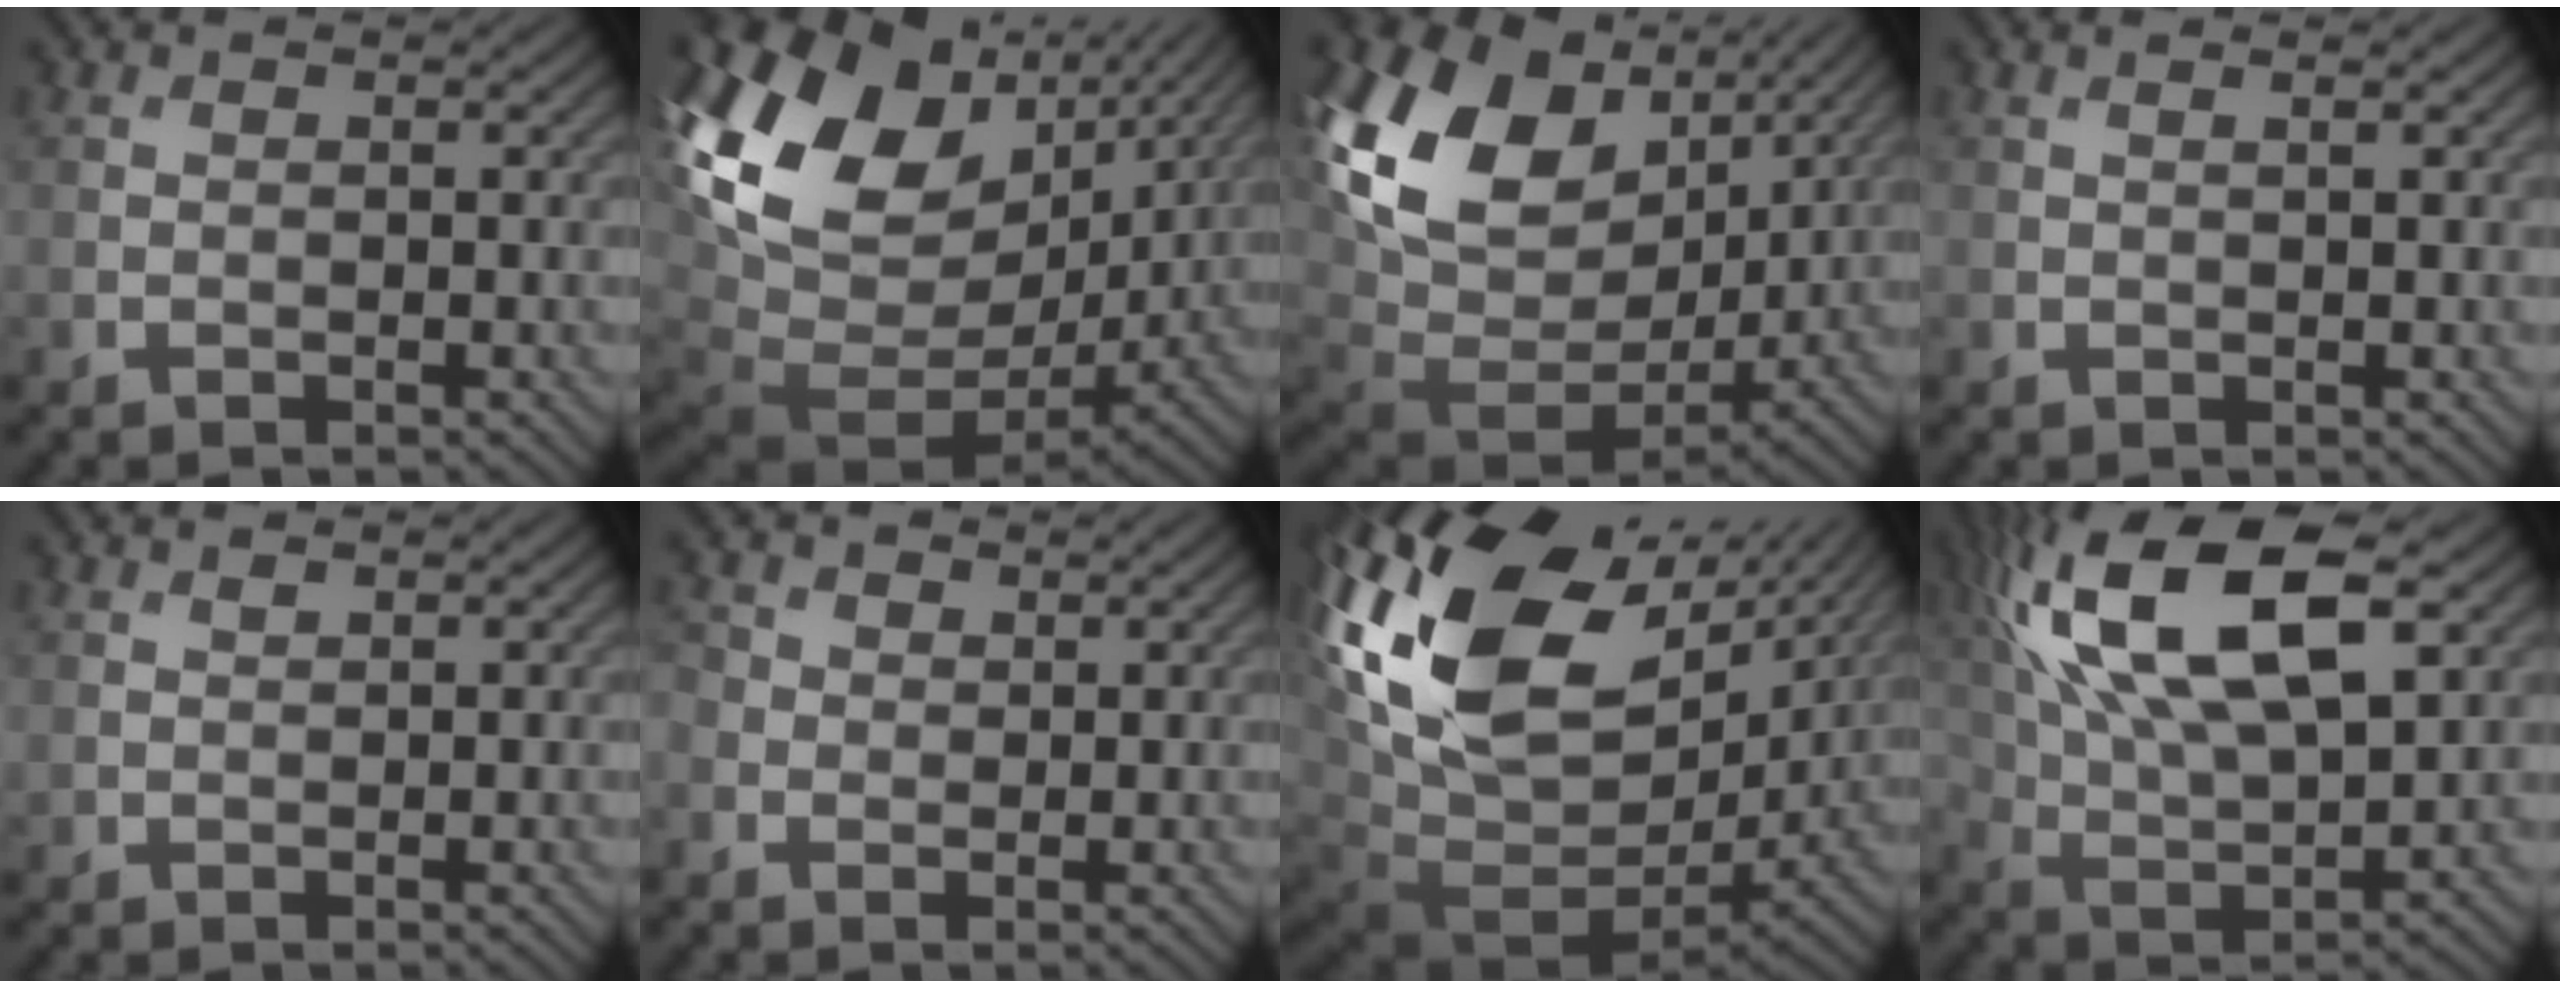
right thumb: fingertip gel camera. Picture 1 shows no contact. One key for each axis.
{"total": 20.4, "fx": 4.4, "fy": 14.0, "fz": 14.2, "tx": -0.297, "ty": -0.026, "tz": 0.117}
{"total": 19.2, "fx": 5.6, "fy": 13.2, "fz": 12.8, "tx": -0.281, "ty": -0.016, "tz": 0.134}
{"total": 0.8, "fx": 0.5, "fy": 0.0, "fz": 0.6, "tx": -0.012, "ty": 0.001, "tz": 0.006}
{"total": 0.7, "fx": 0.5, "fy": 0.4, "fz": 0.3, "tx": -0.010, "ty": -0.002, "tz": 0.014}
{"total": 2.6, "fx": 0.1, "fy": 2.4, "fz": 1.1, "tx": -0.033, "ty": 0.004, "tz": -0.001}
{"total": 21.7, "fx": 5.2, "fy": 13.9, "fz": 15.8, "tx": -0.334, "ty": -0.027, "tz": 0.135}
{"total": 17.8, "fx": 7.1, "fy": 8.0, "fz": 14.1, "tx": -0.307, "ty": 0.033, "tz": 0.118}